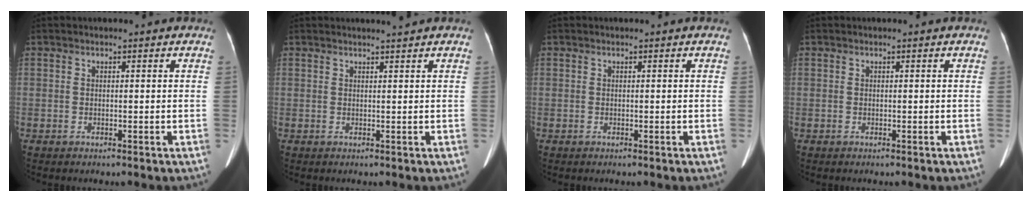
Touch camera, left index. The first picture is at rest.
{"total": 1.5, "force": [1.4, -0.5, 0.4], "torque": [-0.008, -0.002, 0.025]}
{"total": 0.0}
{"total": 0.0}